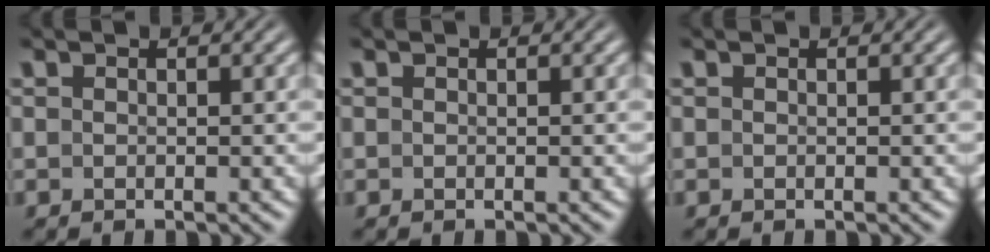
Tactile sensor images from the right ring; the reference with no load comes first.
{"total": 0.0}
{"total": 0.0}